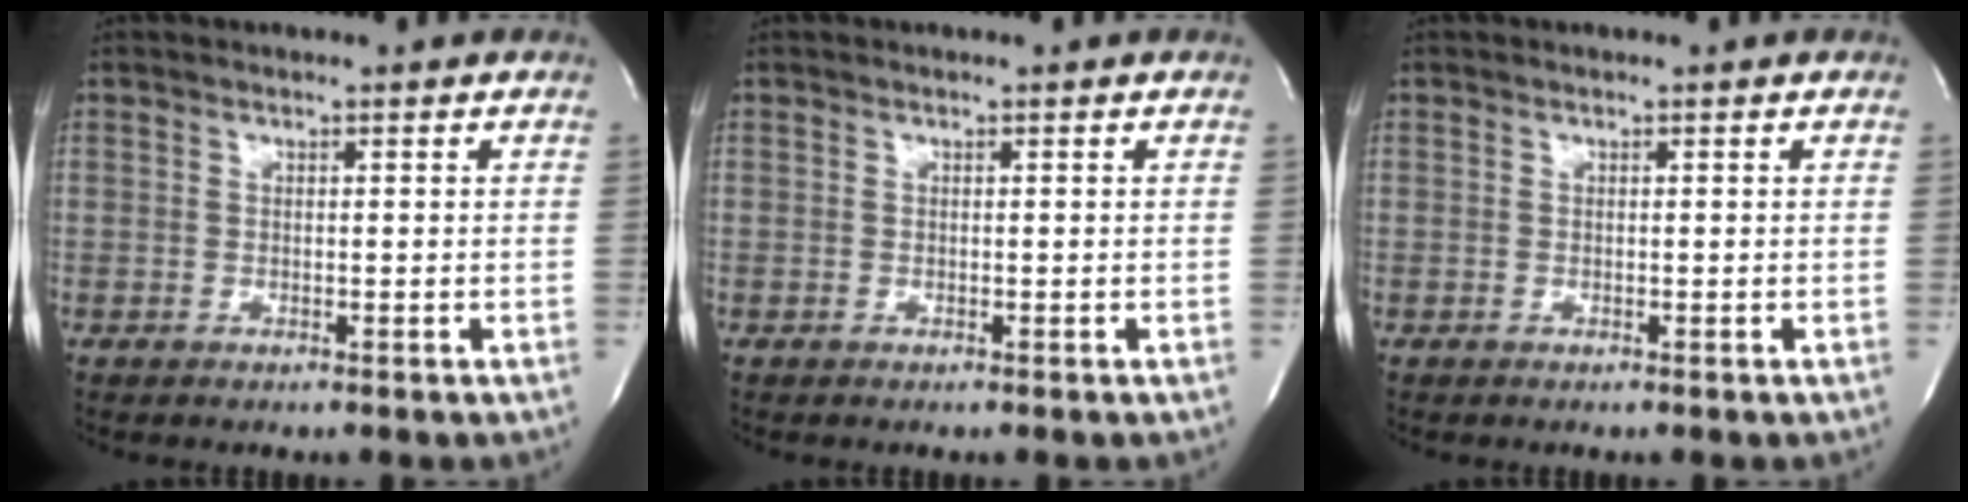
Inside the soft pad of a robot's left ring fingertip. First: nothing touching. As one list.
[{"total": 0.0}, {"total": 0.0}]